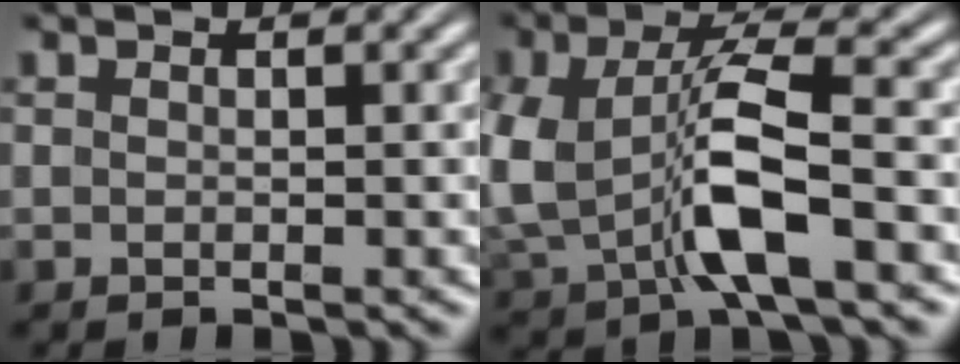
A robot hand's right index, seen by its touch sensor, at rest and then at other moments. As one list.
[{"total": 7.3, "force": [-0.4, 4.1, 5.9], "torque": [-0.128, -0.011, -0.001]}]